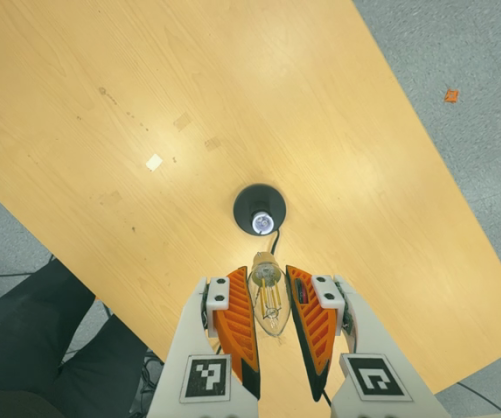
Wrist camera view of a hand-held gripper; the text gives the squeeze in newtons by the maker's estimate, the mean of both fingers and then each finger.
{"total": 12.1, "left": 12.1, "right": 12.0}